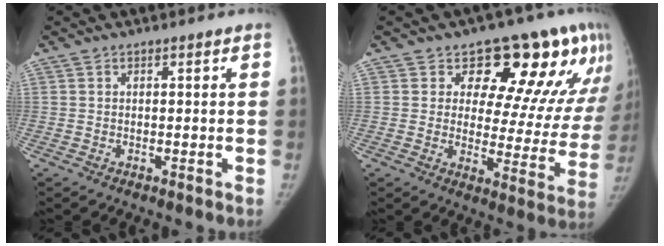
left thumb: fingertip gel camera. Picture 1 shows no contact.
{"total": 18.9, "force": [11.5, 9.2, 11.9], "torque": [-0.091, -0.056, 0.136]}